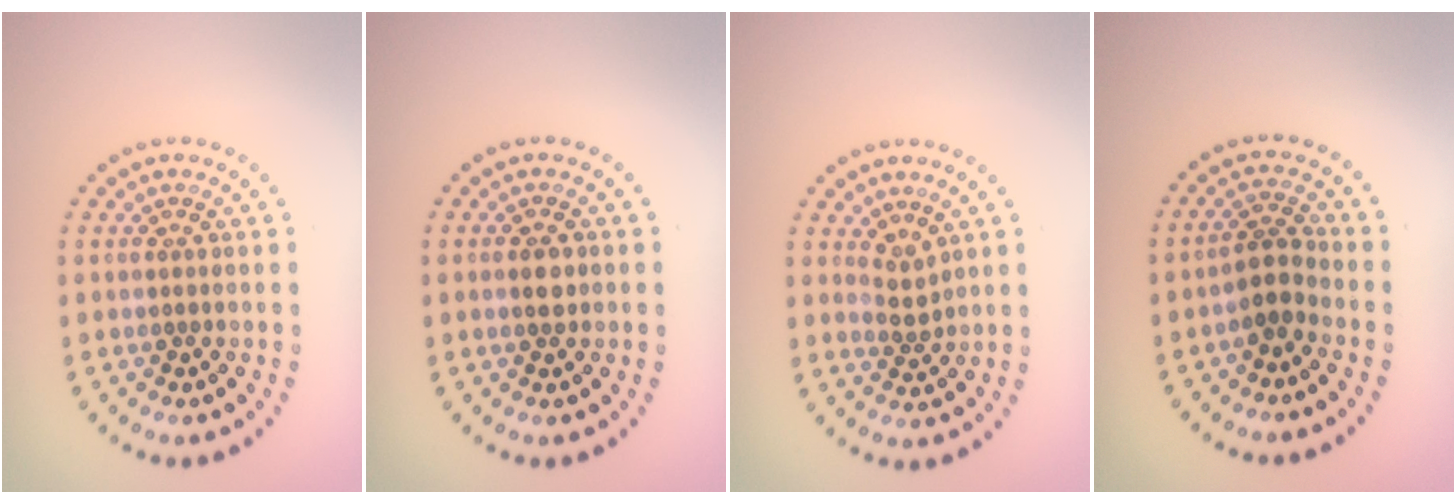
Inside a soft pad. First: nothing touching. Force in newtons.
{"total": 1.5, "press": 1.5, "slide": 0.3}
{"total": 1.5, "press": 0.9, "slide": 1.2}
{"total": 2.3, "press": 1.9, "slide": 1.3}